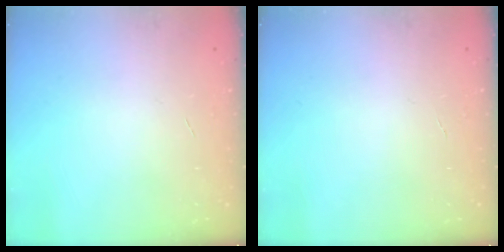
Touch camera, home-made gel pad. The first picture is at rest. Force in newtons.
{"total": 0.0}